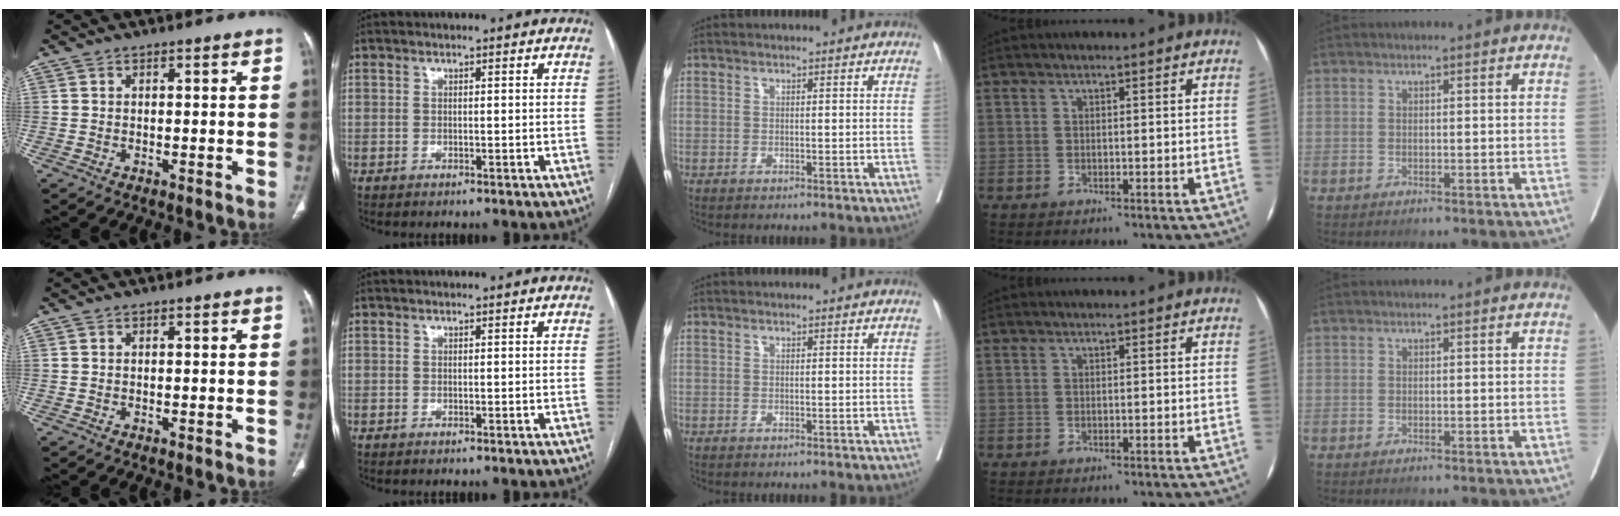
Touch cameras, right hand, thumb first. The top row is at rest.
{}